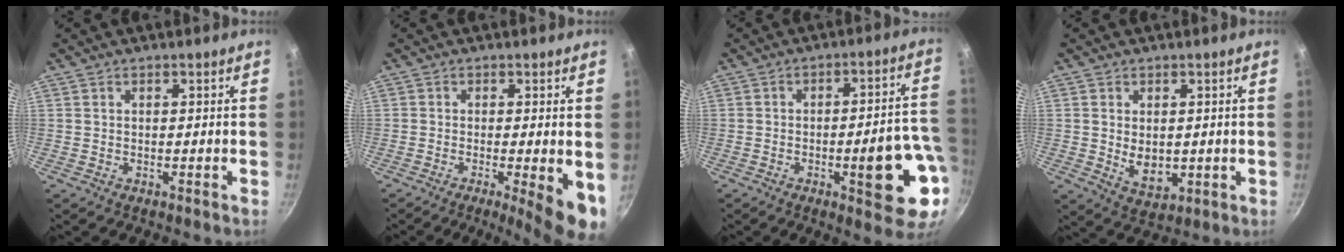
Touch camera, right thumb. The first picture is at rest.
{"total": 8.7, "force": [-2.1, 2.0, 8.2], "torque": [-0.105, -0.007, -0.027]}
{"total": 14.9, "force": [-4.2, 4.4, 13.6], "torque": [-0.141, 0.031, -0.053]}
{"total": 5.9, "force": [0.1, 4.0, 4.4], "torque": [-0.064, -0.014, 0.013]}